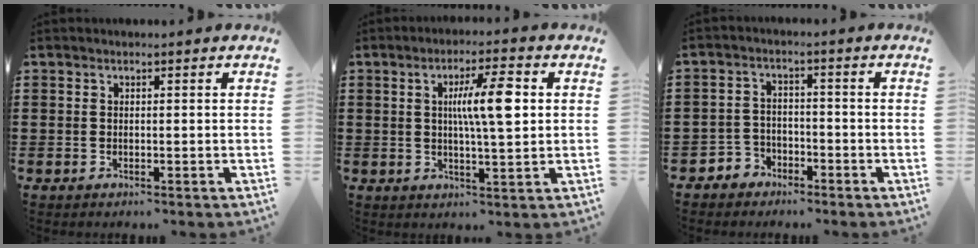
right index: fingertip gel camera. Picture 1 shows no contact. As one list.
[{"total": 8.3, "force": [1.6, 1.4, 8.0], "torque": [-0.145, 0.001, 0.020]}, {"total": 3.1, "force": [-2.5, 1.8, 0.3], "torque": [-0.015, 0.007, -0.052]}]